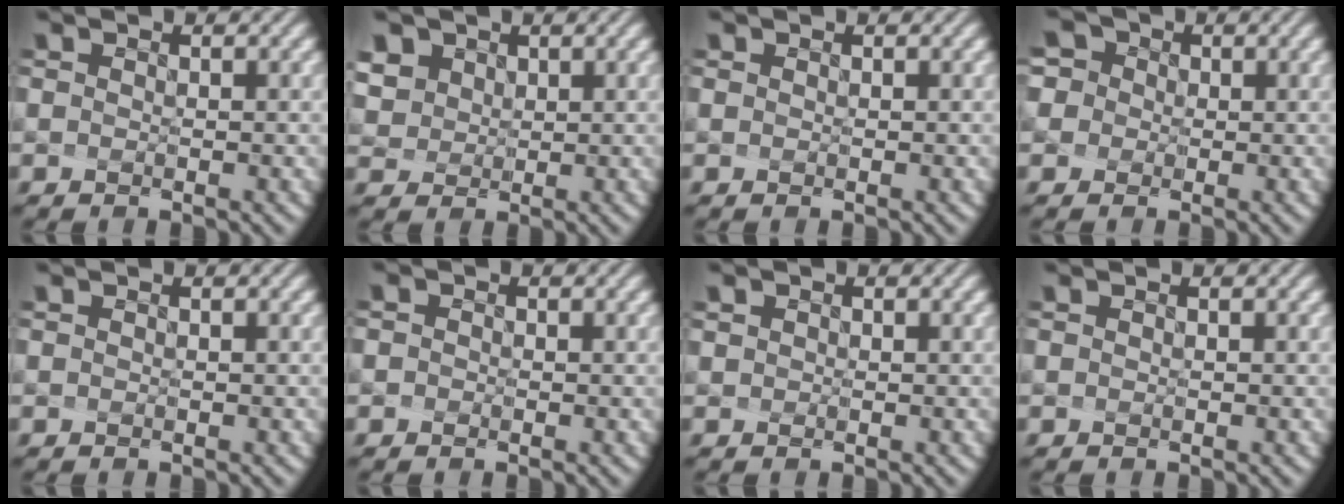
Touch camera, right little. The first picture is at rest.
{"total": 6.6, "force": [4.1, 4.6, 2.4], "torque": [-0.080, 0.000, 0.085]}
{"total": 0.9, "force": [0.5, 0.6, 0.4], "torque": [-0.004, 0.005, 0.006]}
{"total": 4.7, "force": [1.0, 4.1, 2.1], "torque": [-0.042, 0.022, 0.005]}
{"total": 0.0}
{"total": 1.1, "force": [-0.1, 1.0, 0.4], "torque": [0.006, 0.009, -0.010]}
{"total": 1.7, "force": [1.1, 1.2, 0.6], "torque": [-0.009, 0.002, 0.012]}
{"total": 0.0}